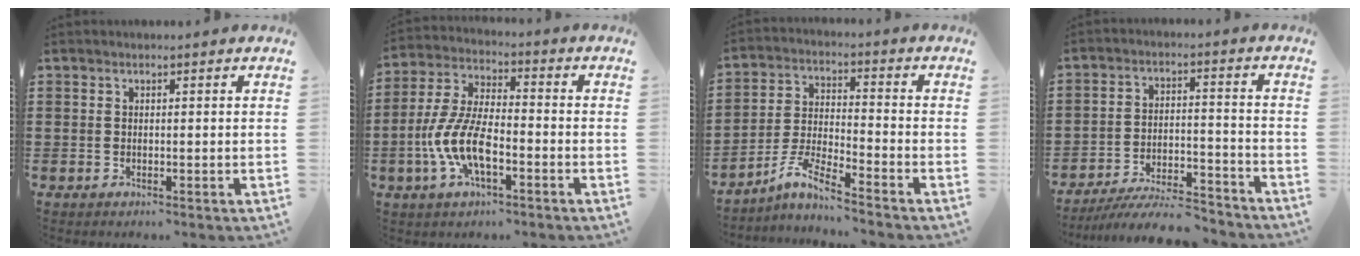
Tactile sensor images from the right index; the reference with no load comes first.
{"total": 9.3, "force": [-3.4, 3.5, 7.8], "torque": [-0.187, -0.011, -0.069]}
{"total": 5.9, "force": [-5.2, -0.1, 2.7], "torque": [-0.075, -0.013, -0.109]}
{"total": 7.6, "force": [-7.1, 0.7, 2.6], "torque": [-0.047, 0.008, -0.135]}